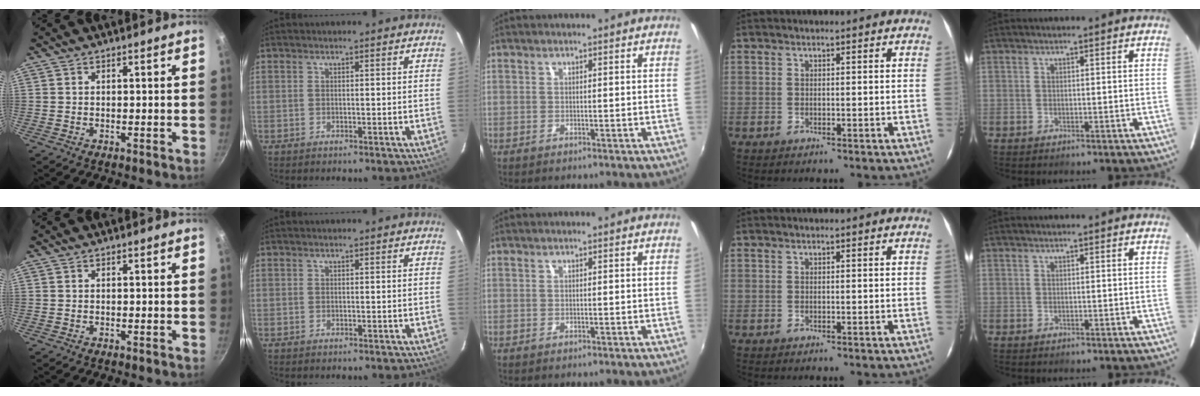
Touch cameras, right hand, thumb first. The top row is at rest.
{}